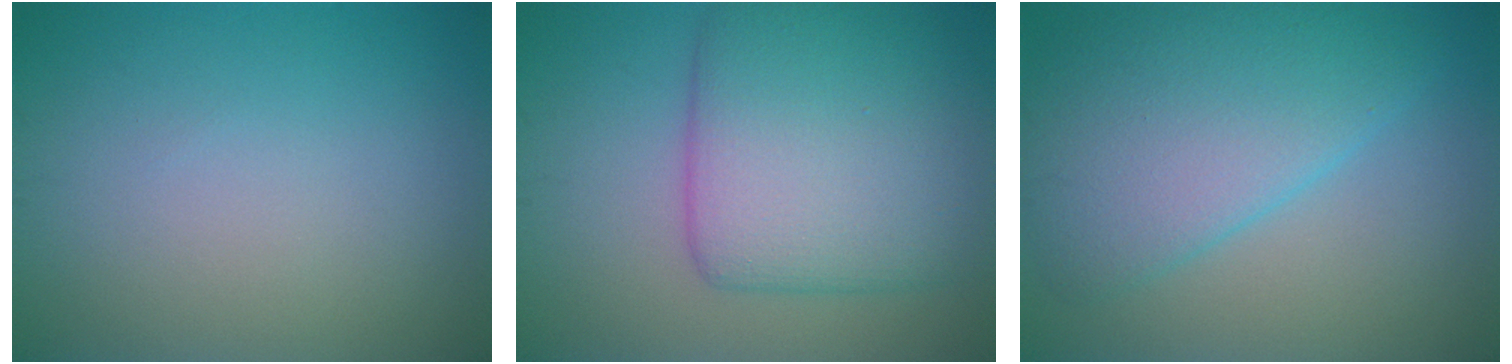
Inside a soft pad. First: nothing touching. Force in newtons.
{"total": 8.9, "press": 8.9, "slide": 0.2}
{"total": 7.4, "press": 7.4, "slide": 0.4}